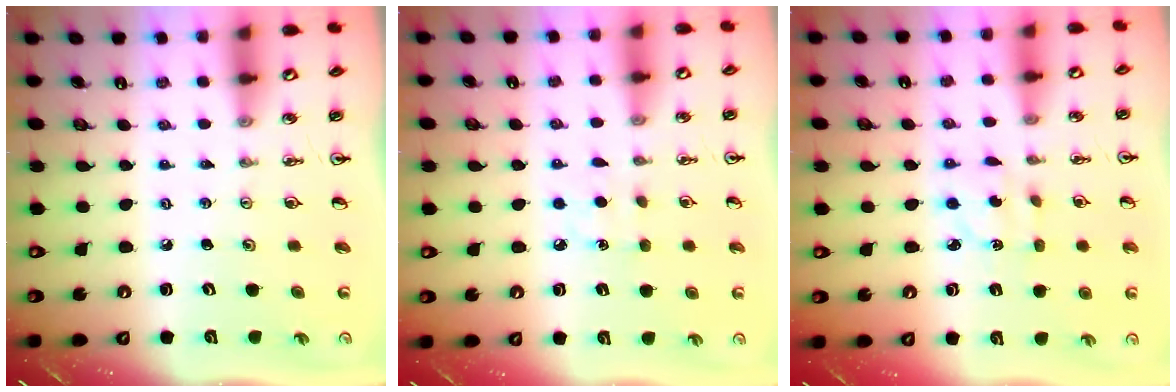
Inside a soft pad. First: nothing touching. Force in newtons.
{"total": 5.2, "press": 5.1, "slide": 0.6}
{"total": 3.4, "press": 3.4, "slide": 0.8}